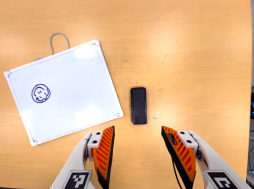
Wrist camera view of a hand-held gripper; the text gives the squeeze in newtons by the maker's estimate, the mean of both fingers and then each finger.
{"total": 0.0}